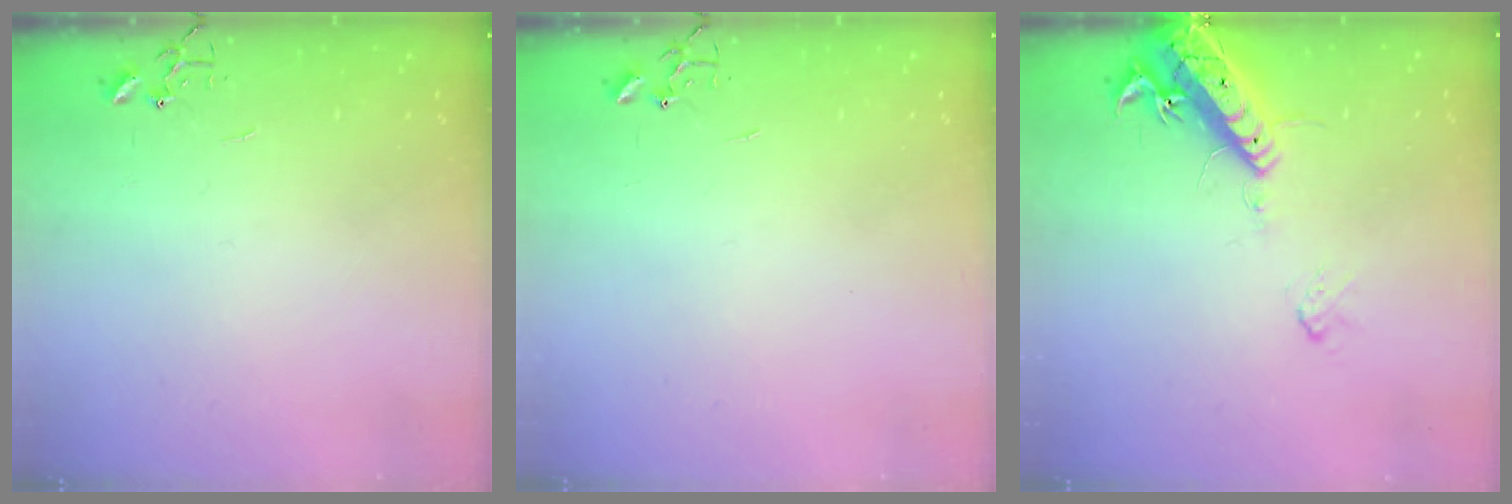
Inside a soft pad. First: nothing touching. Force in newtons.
{"total": 0.0}
{"total": 15.1, "press": 14.7, "slide": 3.5}